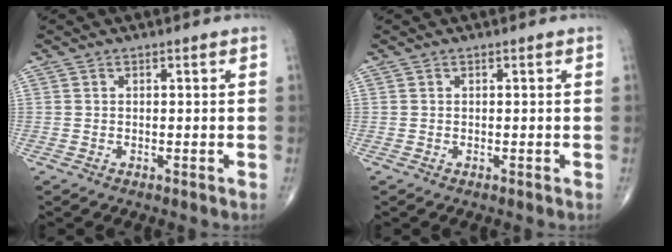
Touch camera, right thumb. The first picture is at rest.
{"total": 0.0}